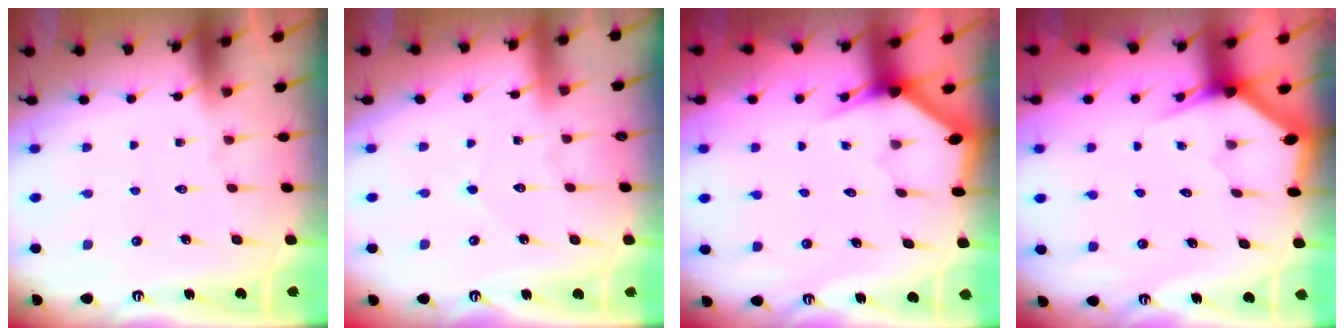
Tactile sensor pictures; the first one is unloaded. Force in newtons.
{"total": 2.1, "press": 2.1, "slide": 0.1}
{"total": 3.1, "press": 3.1, "slide": 0.1}
{"total": 3.2, "press": 3.2, "slide": 0.1}